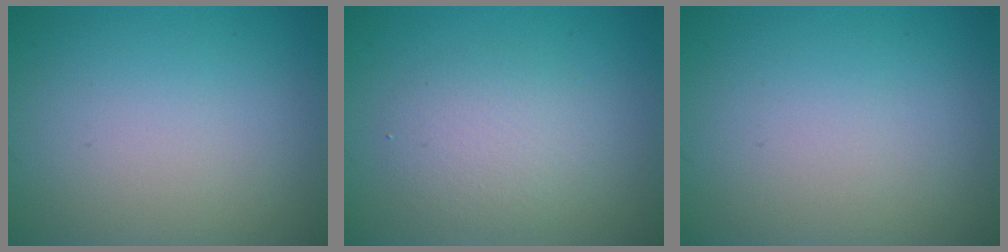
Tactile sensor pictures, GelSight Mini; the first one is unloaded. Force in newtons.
{"total": 2.9, "press": 2.8, "slide": 0.3}
{"total": 0.0}